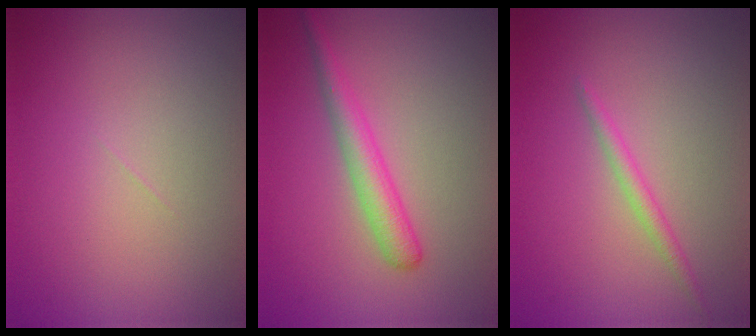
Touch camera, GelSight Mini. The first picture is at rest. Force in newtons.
{"total": 2.8, "press": 2.8, "slide": 0.0}
{"total": 1.4, "press": 1.4, "slide": 0.1}